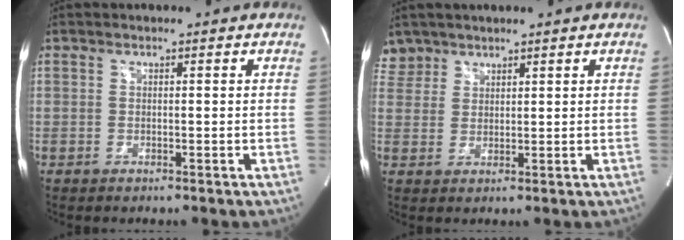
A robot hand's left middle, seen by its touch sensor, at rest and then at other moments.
{"total": 3.5, "force": [2.9, 1.9, -0.5], "torque": [0.016, 0.008, 0.059]}